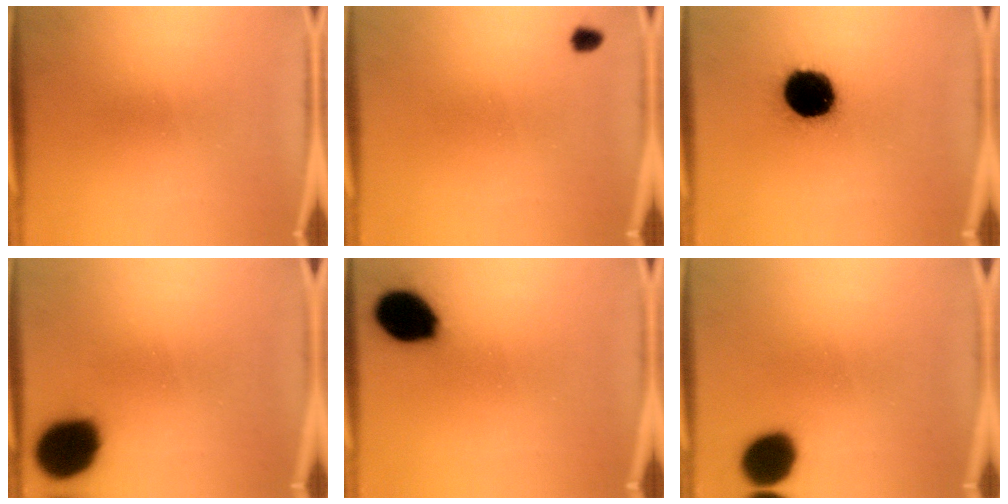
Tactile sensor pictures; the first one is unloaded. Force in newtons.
{"total": 1.4}
{"total": 18.6}
{"total": 17.8}
{"total": 13.0}
{"total": 11.3}